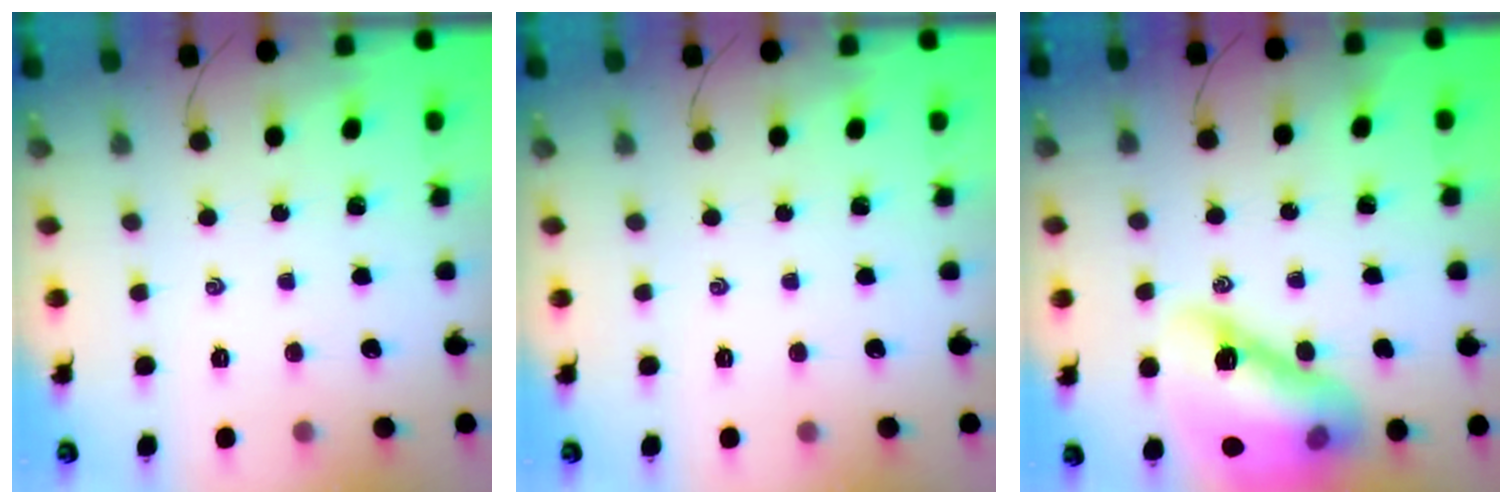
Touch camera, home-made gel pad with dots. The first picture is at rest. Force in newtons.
{"total": 0.0}
{"total": 17.9, "press": 17.3, "slide": 4.5}